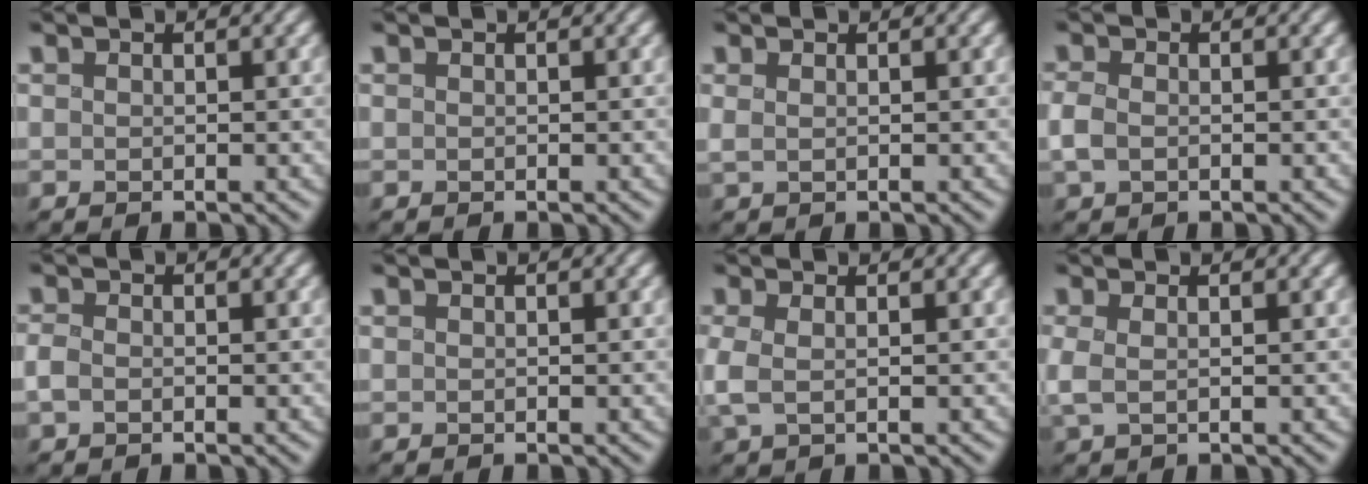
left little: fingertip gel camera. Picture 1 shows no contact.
{"total": 0.0}
{"total": 1.2, "force": [0.5, 0.5, 1.0], "torque": [-0.016, 0.003, 0.003]}
{"total": 1.9, "force": [-0.4, 1.2, 1.4], "torque": [-0.036, -0.001, -0.012]}
{"total": 1.2, "force": [-0.5, 0.7, 0.8], "torque": [-0.020, 0.000, -0.015]}
{"total": 0.0}
{"total": 2.1, "force": [0.1, 0.7, 2.0], "torque": [-0.046, 0.003, -0.001]}
{"total": 1.7, "force": [0.2, 0.5, 1.6], "torque": [-0.036, 0.004, 0.001]}